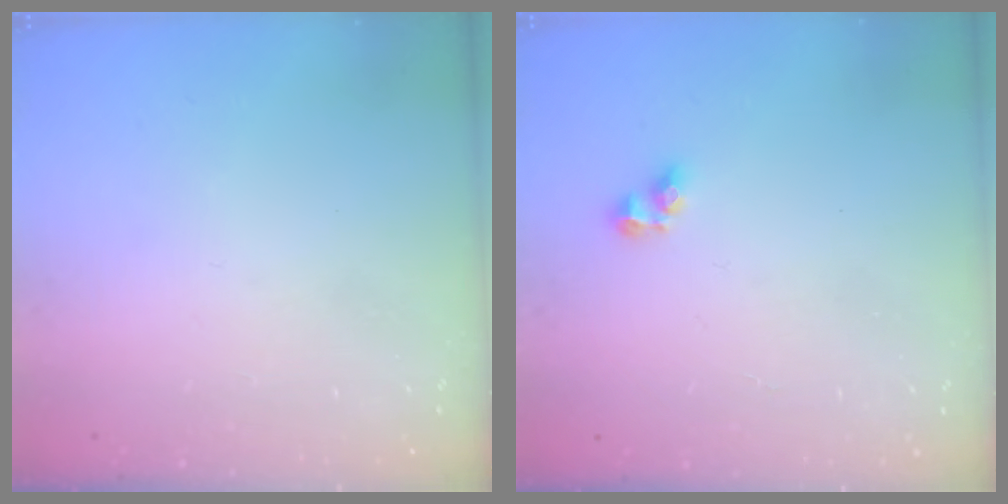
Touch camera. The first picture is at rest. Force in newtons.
{"total": 2.9, "press": 2.6, "slide": 1.1}